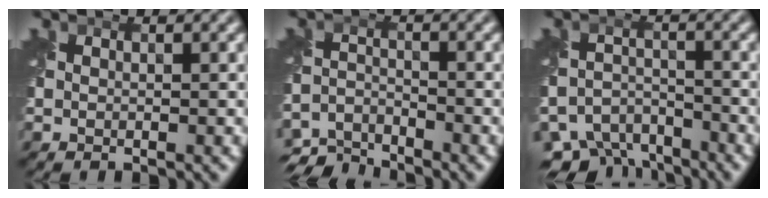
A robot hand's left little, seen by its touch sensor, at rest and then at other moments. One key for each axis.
{"total": 5.3, "fx": -5.0, "fy": 1.3, "fz": 0.9, "tx": -0.014, "ty": -0.016, "tz": -0.092}
{"total": 7.8, "fx": -6.8, "fy": 3.4, "fz": 1.9, "tx": -0.021, "ty": -0.016, "tz": -0.108}